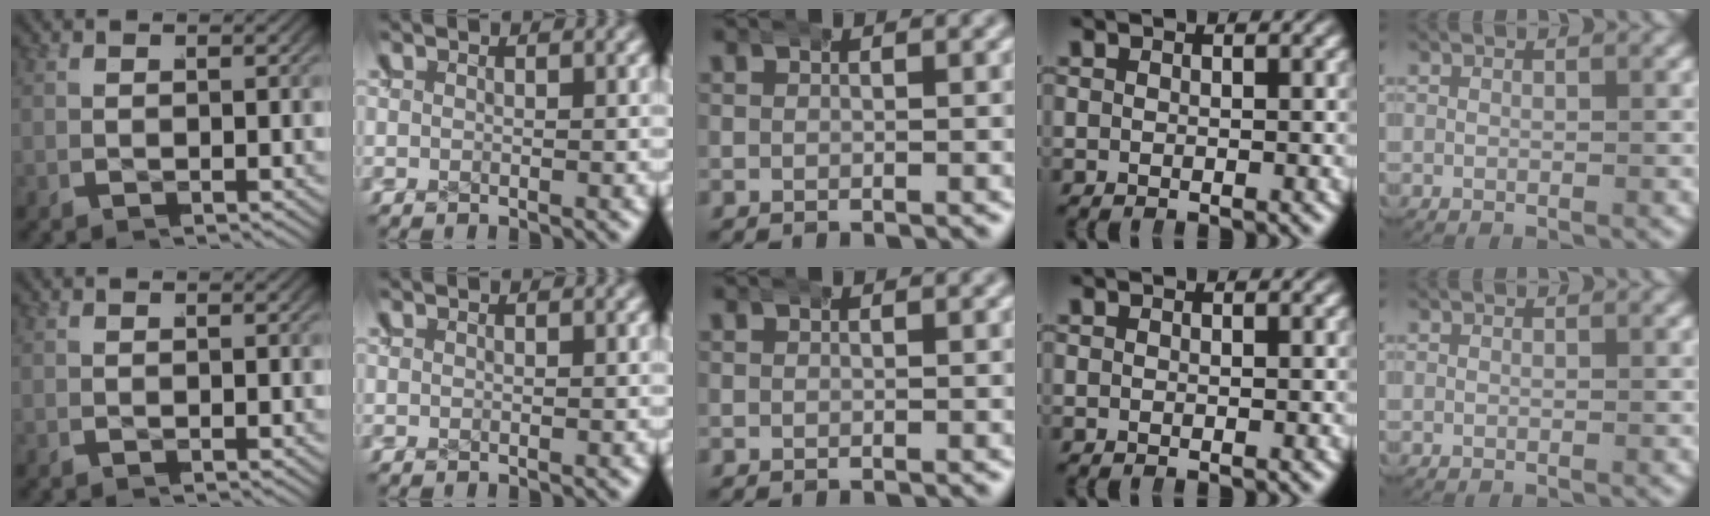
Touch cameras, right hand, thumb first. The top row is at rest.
{}